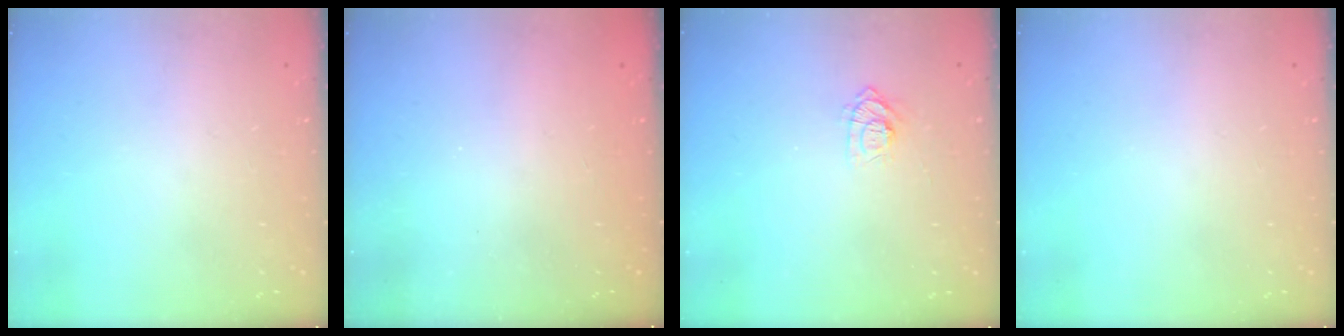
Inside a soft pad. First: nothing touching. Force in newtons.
{"total": 2.5, "press": 2.4, "slide": 0.8}
{"total": 6.5, "press": 6.5, "slide": 0.8}
{"total": 0.0}